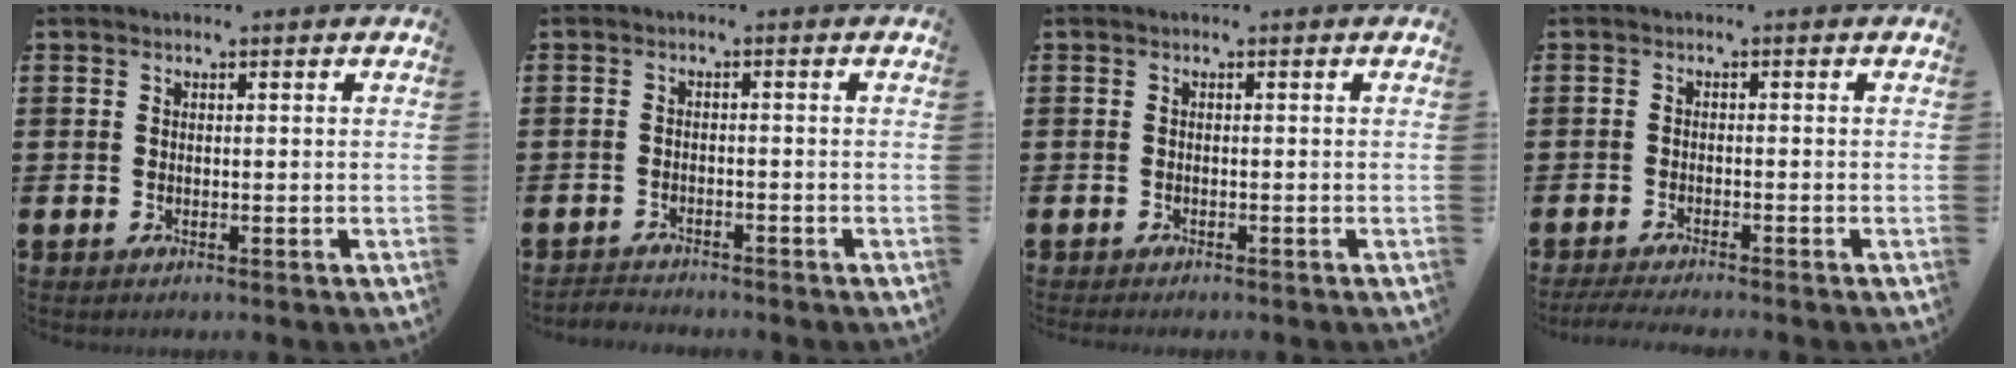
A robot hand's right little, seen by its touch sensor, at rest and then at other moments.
{"total": 1.7, "force": [-1.7, 0.1, -0.1], "torque": [-0.002, 0.003, -0.037]}
{"total": 0.0}
{"total": 1.7, "force": [-1.5, -0.1, 0.7], "torque": [-0.011, 0.003, -0.030]}